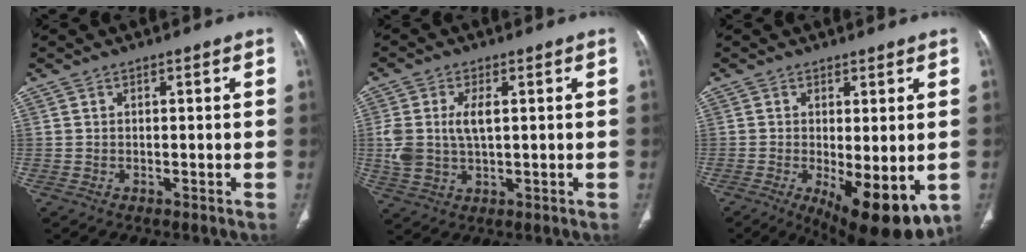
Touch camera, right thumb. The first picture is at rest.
{"total": 7.4, "force": [1.0, 4.1, 6.2], "torque": [-0.139, 0.004, 0.025]}
{"total": 13.4, "force": [-3.9, 4.9, 11.8], "torque": [-0.161, -0.026, -0.042]}